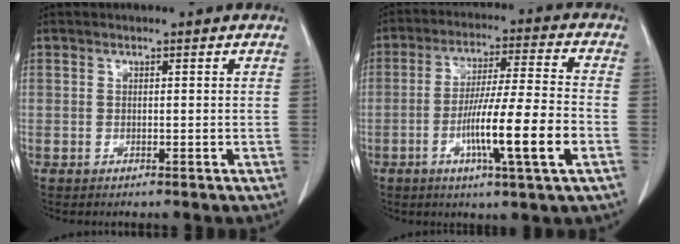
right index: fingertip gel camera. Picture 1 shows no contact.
{"total": 13.1, "force": [-4.3, -0.4, 12.4], "torque": [-0.220, -0.007, -0.077]}